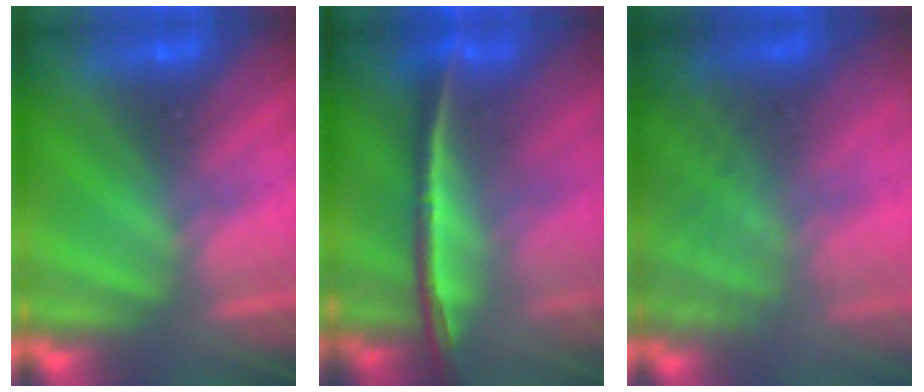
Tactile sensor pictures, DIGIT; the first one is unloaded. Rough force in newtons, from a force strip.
{"total": 1.4}
{"total": 7.5}